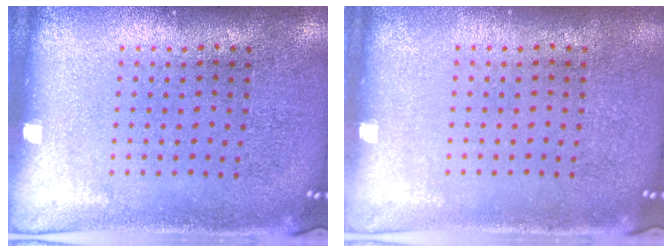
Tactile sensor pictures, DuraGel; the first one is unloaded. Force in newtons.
{"total": 0.0}